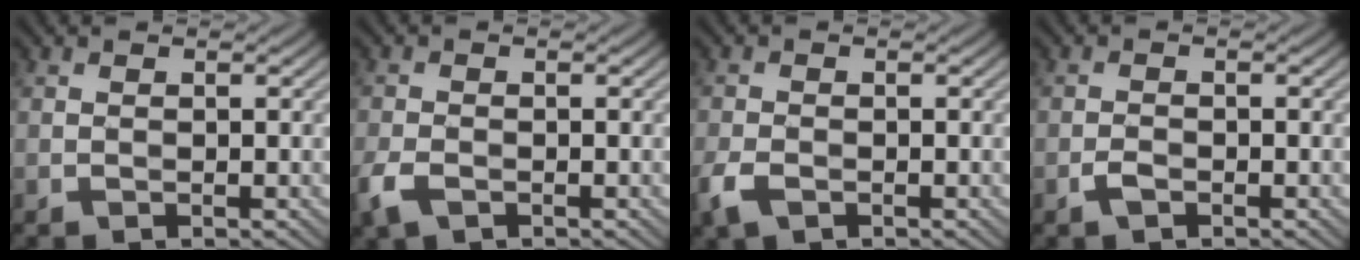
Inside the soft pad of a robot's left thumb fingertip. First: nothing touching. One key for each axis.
{"total": 3.2, "fx": -1.7, "fy": 1.7, "fz": 2.0, "tx": -0.054, "ty": -0.007, "tz": -0.040}
{"total": 3.1, "fx": -1.6, "fy": 1.8, "fz": 2.0, "tx": -0.052, "ty": -0.007, "tz": -0.039}
{"total": 1.4, "fx": -1.0, "fy": 0.6, "fz": 0.9, "tx": -0.020, "ty": 0.000, "tz": -0.021}